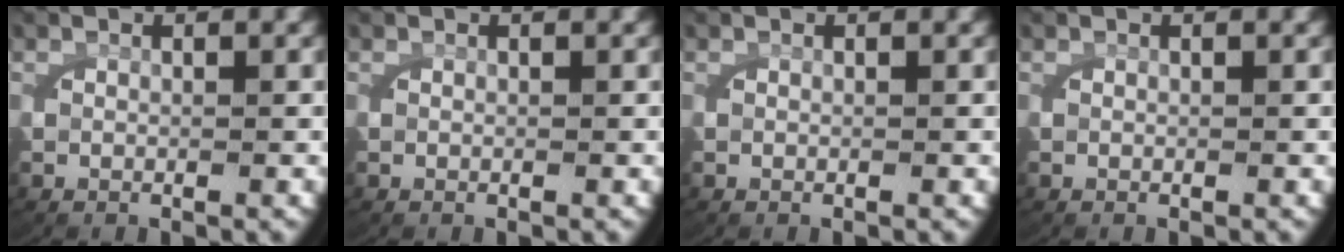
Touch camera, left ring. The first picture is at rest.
{"total": 0.0}
{"total": 0.0}
{"total": 0.0}